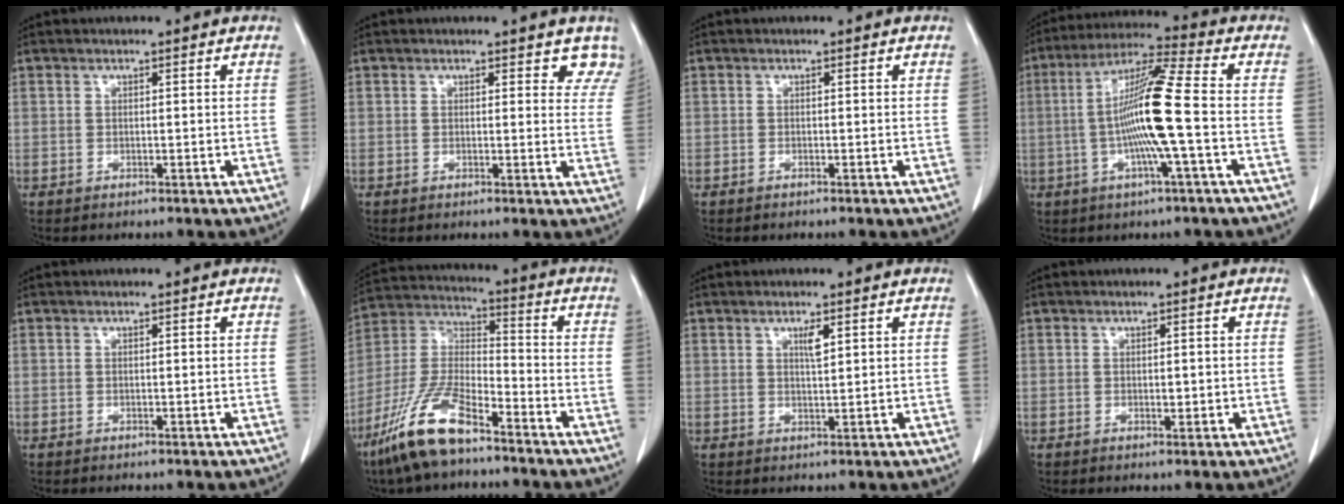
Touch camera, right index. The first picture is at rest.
{"total": 4.8, "force": [4.2, 2.0, 1.1], "torque": [0.015, -0.013, 0.025]}
{"total": 0.0}
{"total": 12.8, "force": [-1.4, -0.7, 12.7], "torque": [-0.238, 0.005, -0.037]}
{"total": 0.0}
{"total": 13.4, "force": [-9.4, 3.5, 8.9], "torque": [-0.197, -0.007, -0.183]}
{"total": 2.1, "force": [1.0, 0.2, 1.8], "torque": [-0.034, -0.003, 0.019]}
{"total": 1.2, "force": [0.0, 0.6, 1.0], "torque": [-0.013, -0.001, 0.003]}